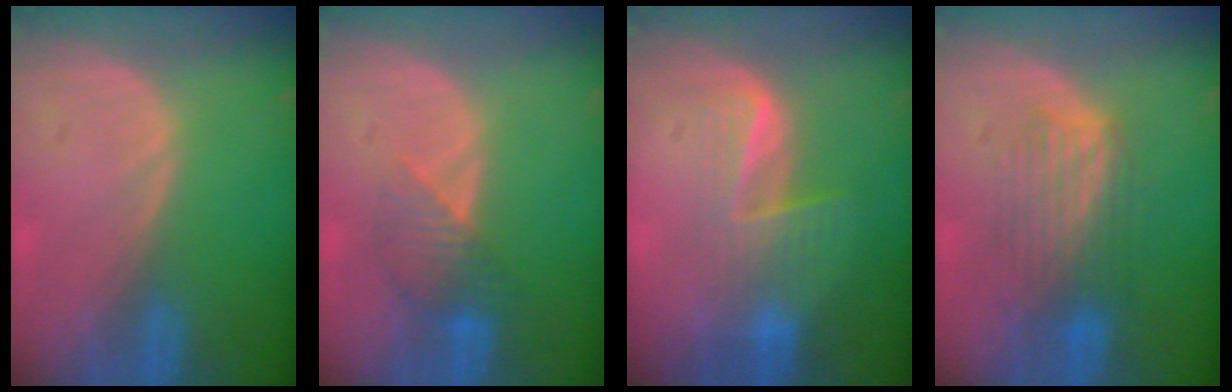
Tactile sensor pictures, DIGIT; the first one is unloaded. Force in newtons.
{"total": 3.9, "press": 3.8, "slide": 0.8}
{"total": 6.2, "press": 5.9, "slide": 1.9}
{"total": 6.0, "press": 6.0, "slide": 0.7}